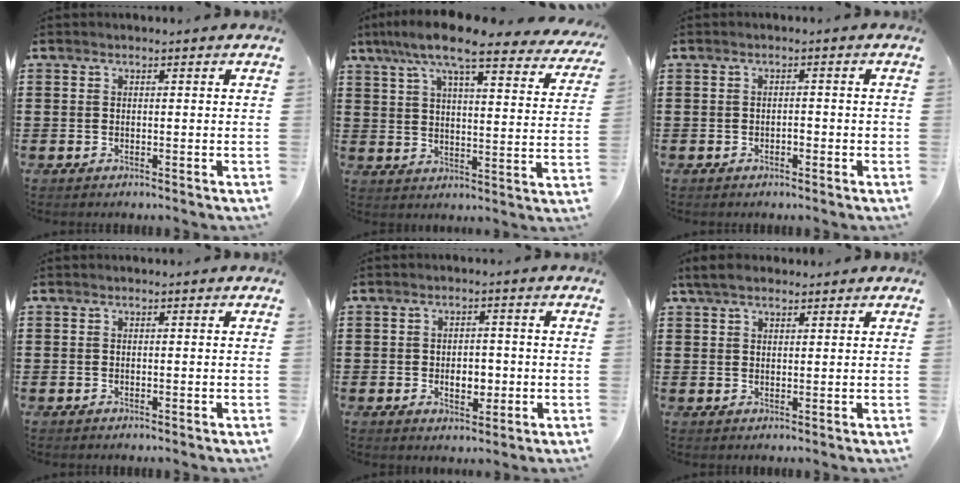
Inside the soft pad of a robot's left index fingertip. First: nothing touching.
{"total": 10.1, "force": [8.1, 1.2, 5.9], "torque": [-0.137, -0.035, 0.136]}
{"total": 1.3, "force": [-0.7, 0.5, 1.0], "torque": [-0.021, -0.001, -0.013]}
{"total": 0.0}
{"total": 4.1, "force": [-0.8, 2.5, 3.2], "torque": [-0.048, 0.000, -0.020]}
{"total": 3.1, "force": [2.4, 1.2, 1.7], "torque": [-0.038, 0.005, 0.045]}